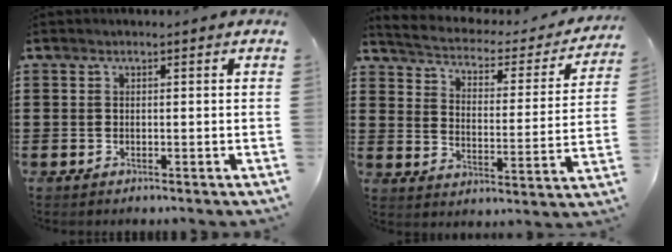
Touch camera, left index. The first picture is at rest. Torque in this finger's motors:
{"motor_torque": [1.19, -0.94, 0.15, 0.00]}